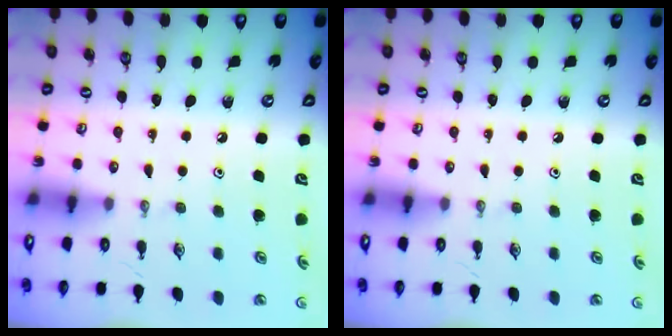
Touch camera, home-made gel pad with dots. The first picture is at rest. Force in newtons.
{"total": 0.0}